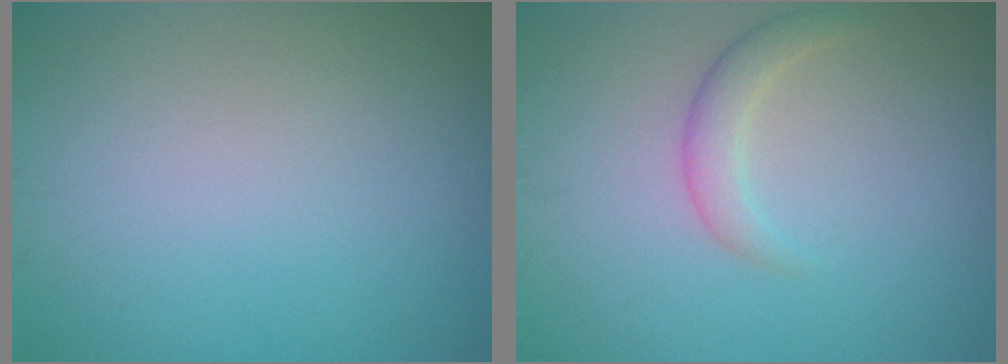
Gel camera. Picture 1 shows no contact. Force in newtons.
{"total": 2.5, "press": 2.5, "slide": 0.1}